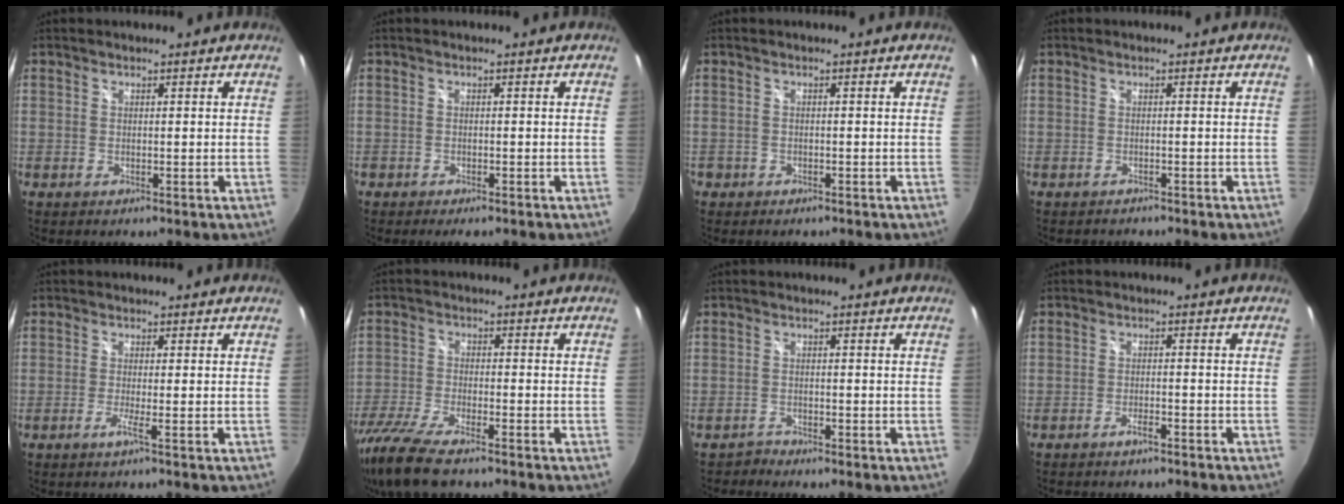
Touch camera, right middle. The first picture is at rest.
{"total": 2.2, "force": [-1.7, 0.7, 1.1], "torque": [-0.021, -0.013, -0.027]}
{"total": 1.7, "force": [-1.1, 1.4, 0.2], "torque": [-0.013, -0.001, -0.015]}
{"total": 1.4, "force": [-1.4, 0.3, 0.2], "torque": [-0.007, -0.005, -0.020]}
{"total": 1.5, "force": [-0.7, -0.7, 1.2], "torque": [-0.019, -0.008, -0.020]}
{"total": 13.6, "force": [-10.7, 2.9, 7.9], "torque": [-0.182, -0.043, -0.200]}
{"total": 1.4, "force": [-1.3, 0.2, -0.4], "torque": [0.008, 0.001, -0.026]}
{"total": 2.5, "force": [-2.2, 0.5, 1.0], "torque": [-0.029, 0.000, -0.035]}